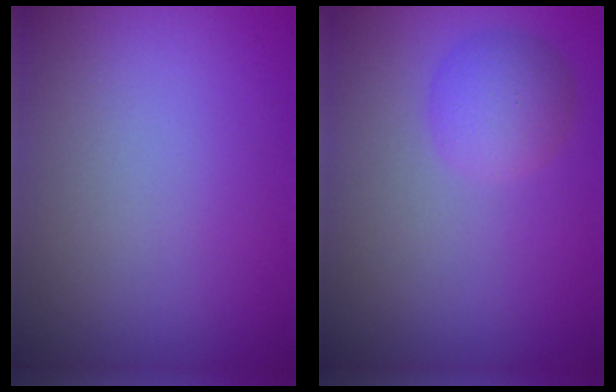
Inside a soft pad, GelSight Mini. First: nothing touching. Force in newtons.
{"total": 2.7, "press": 2.7, "slide": 0.2}